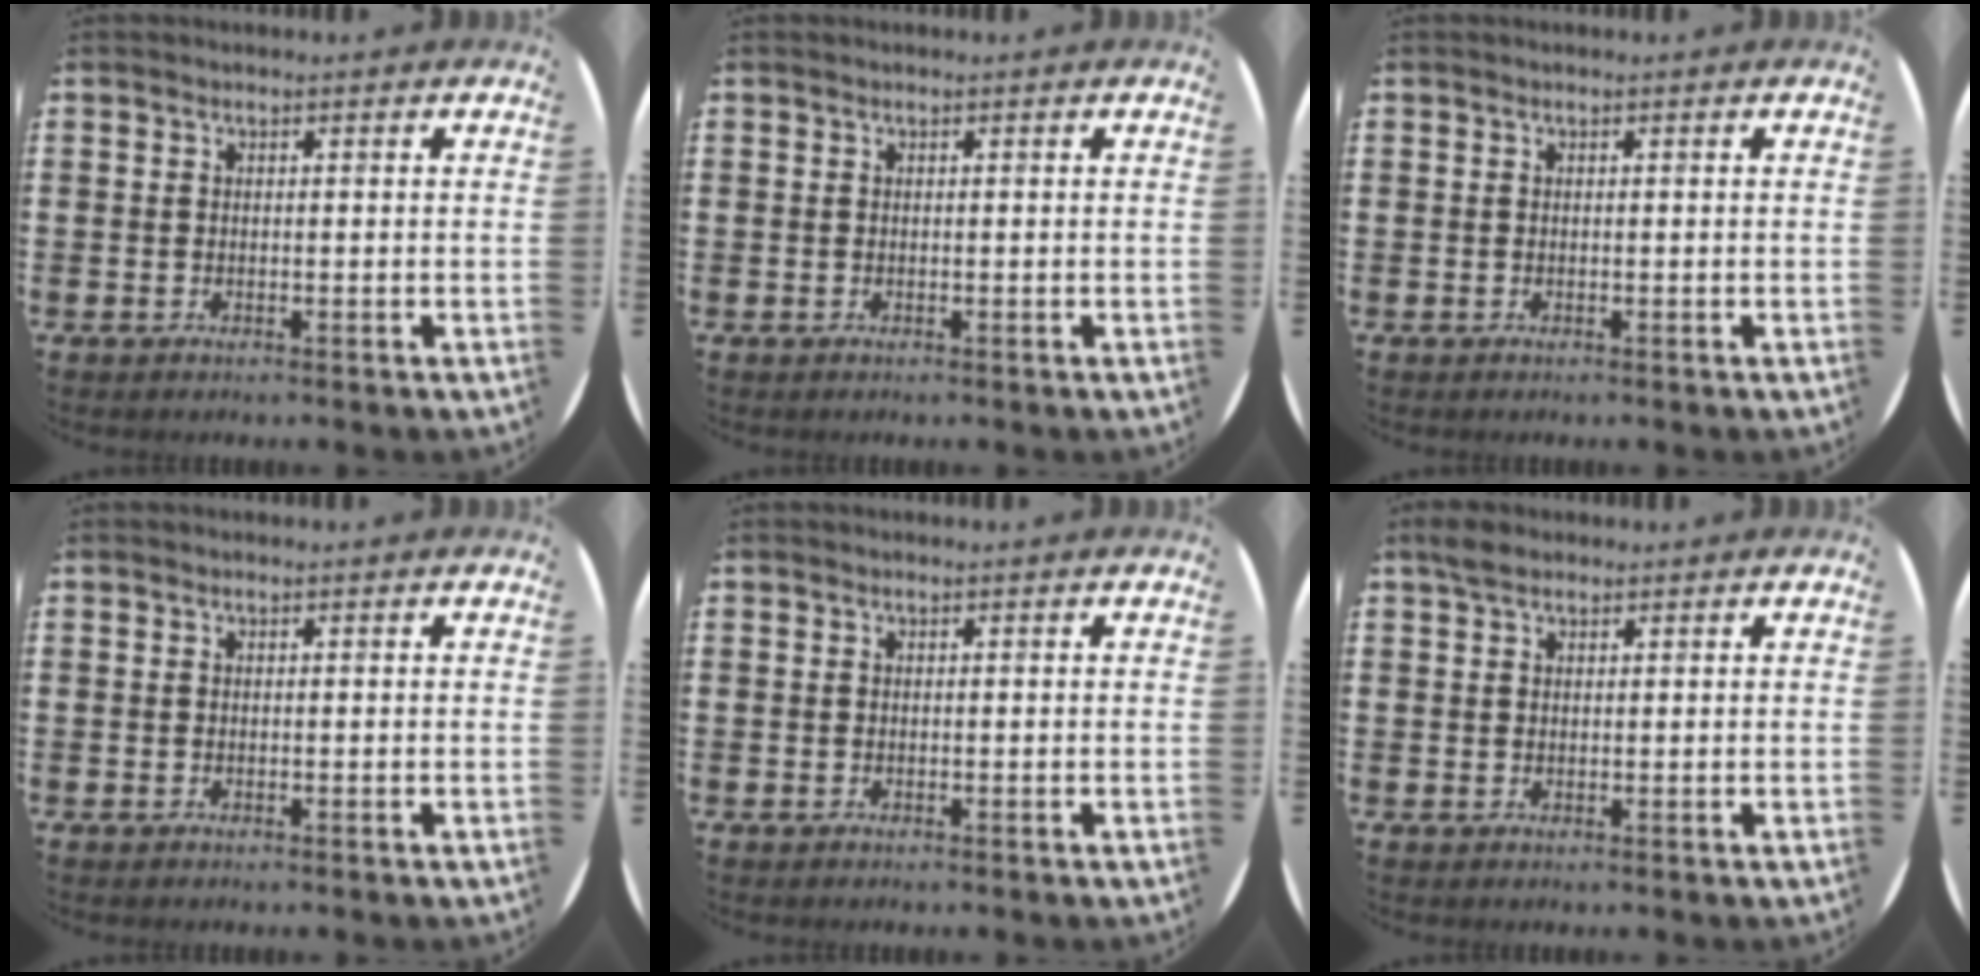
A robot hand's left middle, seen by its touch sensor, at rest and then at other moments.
{"total": 0.0}
{"total": 0.0}
{"total": 0.0}
{"total": 0.0}
{"total": 1.9, "force": [1.5, 0.8, 0.8], "torque": [-0.010, 0.002, 0.026]}